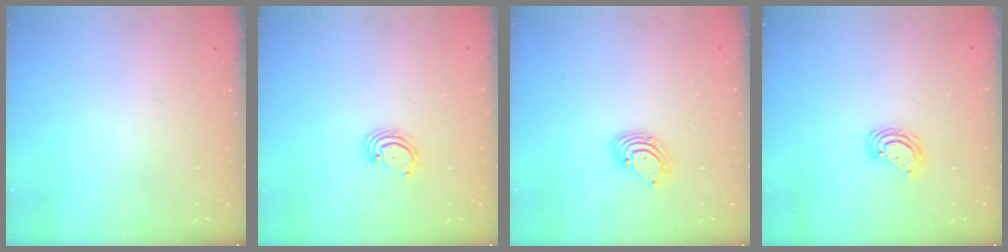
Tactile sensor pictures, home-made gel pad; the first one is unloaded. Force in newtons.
{"total": 2.7, "press": 2.7, "slide": 0.7}
{"total": 2.7, "press": 2.7, "slide": 0.3}
{"total": 4.9, "press": 4.9, "slide": 0.4}